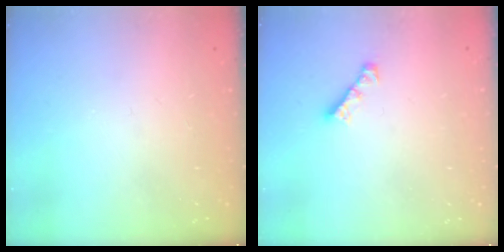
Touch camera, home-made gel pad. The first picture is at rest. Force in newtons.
{"total": 3.0, "press": 3.0, "slide": 0.3}